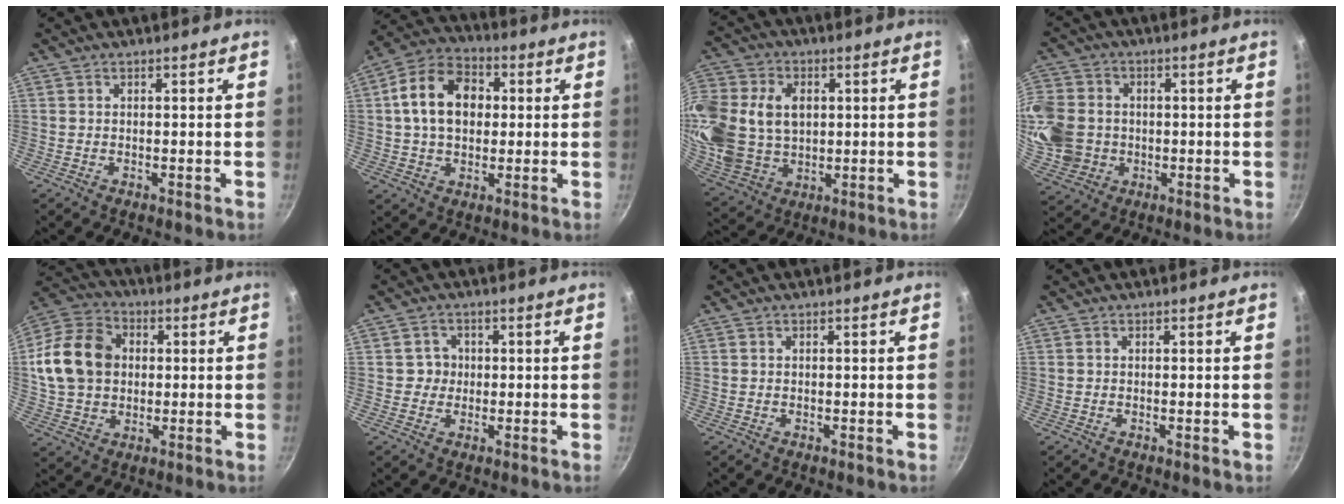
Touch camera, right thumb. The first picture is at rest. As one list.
[{"total": 13.8, "force": [1.8, 10.0, 9.4], "torque": [-0.132, 0.021, 0.015]}, {"total": 24.3, "force": [3.9, 18.3, 15.5], "torque": [-0.354, 0.018, 0.083]}, {"total": 16.1, "force": [-0.7, 13.9, 8.1], "torque": [-0.172, 0.011, -0.011]}, {"total": 16.2, "force": [1.8, 12.7, 9.9], "torque": [-0.161, 0.021, 0.026]}, {"total": 3.1, "force": [0.1, 3.0, 0.7], "torque": [0.013, 0.005, -0.004]}, {"total": 0.0}, {"total": 0.0}]